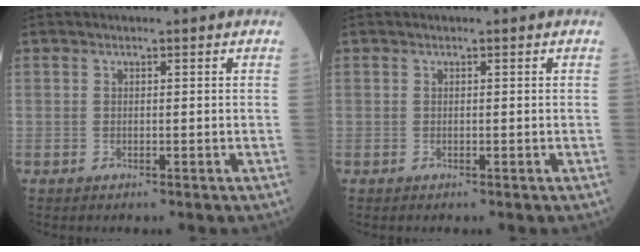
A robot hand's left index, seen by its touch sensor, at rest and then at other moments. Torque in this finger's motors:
{"motor_torque": [0.10, 0.13, 0.00, 0.00]}